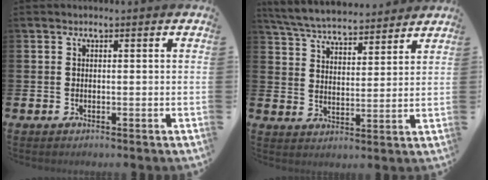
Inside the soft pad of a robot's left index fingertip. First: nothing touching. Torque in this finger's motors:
{"motor_torque": [1.08, -1.06, 0.29, 0.09]}